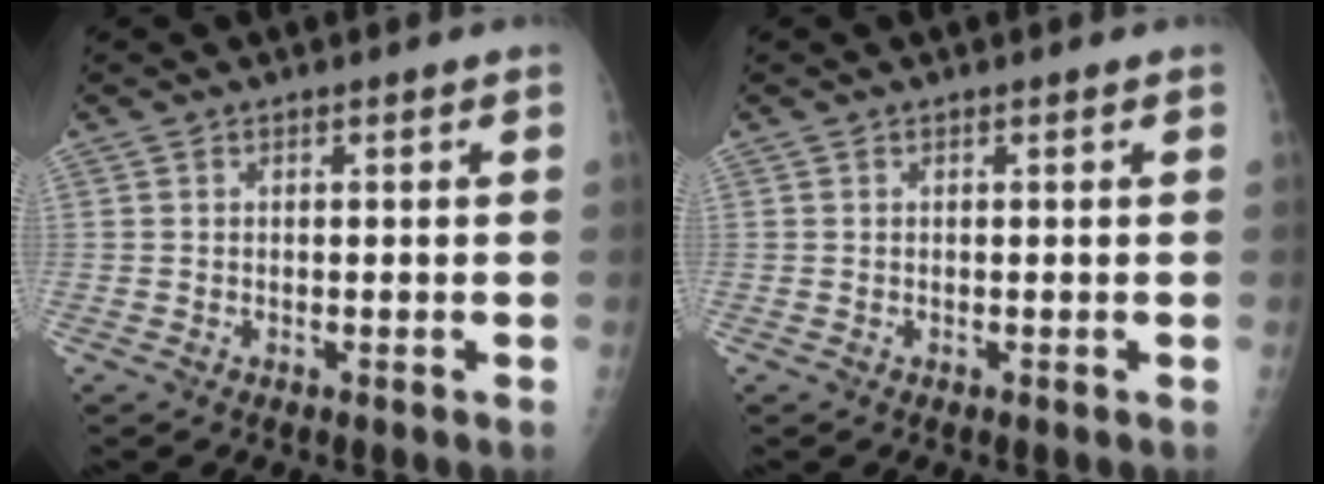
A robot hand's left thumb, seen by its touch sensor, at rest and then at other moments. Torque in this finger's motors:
{"motor_torque": [0.00, 0.00, 0.00, 0.00, 0.00]}